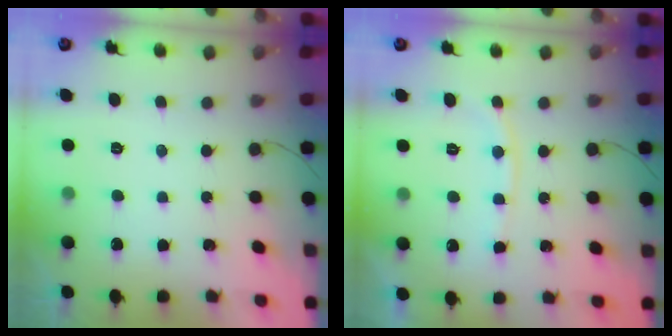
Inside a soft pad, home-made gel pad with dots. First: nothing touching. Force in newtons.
{"total": 9.0, "press": 8.9, "slide": 1.3}